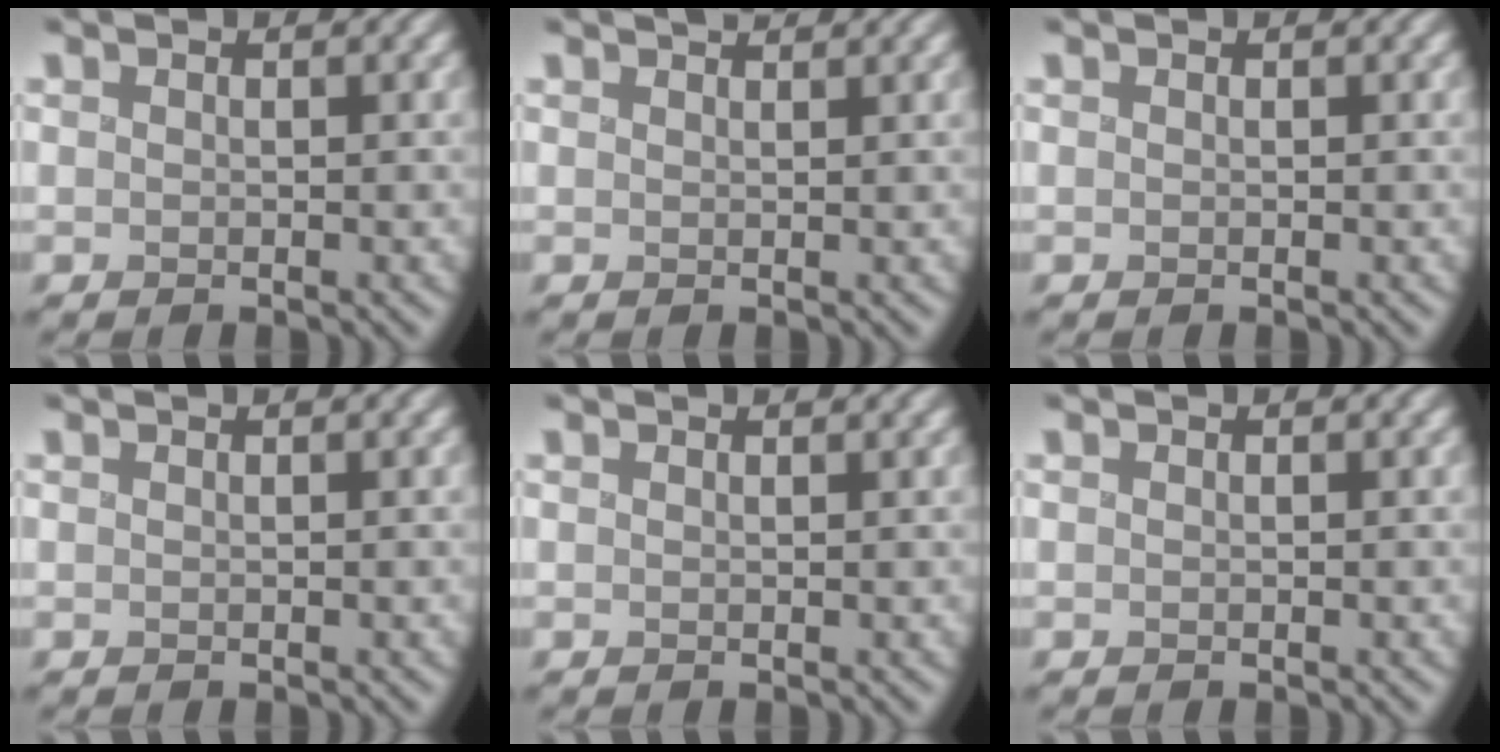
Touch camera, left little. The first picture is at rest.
{"total": 1.3, "force": [1.2, 0.3, 0.5], "torque": [0.000, 0.003, 0.014]}
{"total": 0.0}
{"total": 0.0}
{"total": 0.6, "force": [0.6, 0.1, 0.2], "torque": [-0.001, 0.002, 0.006]}
{"total": 0.0}